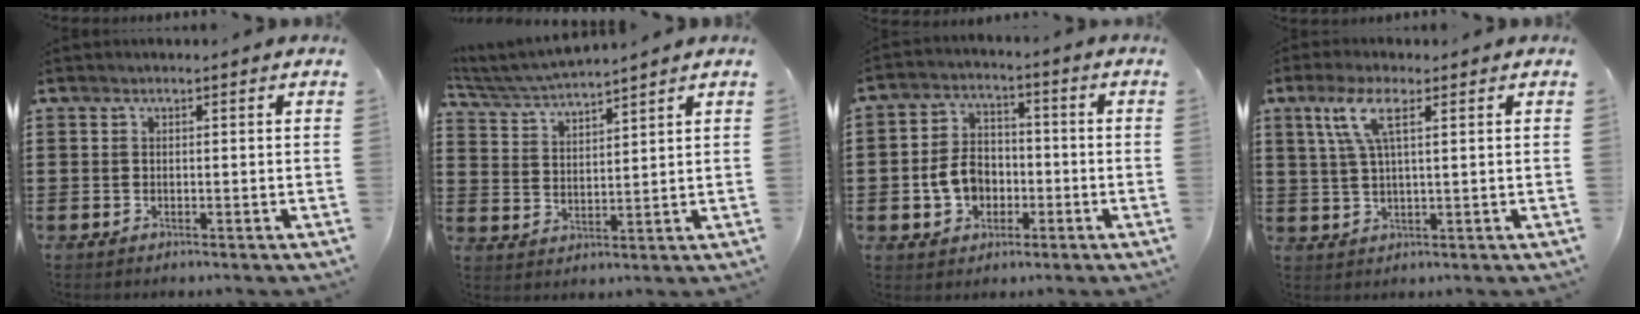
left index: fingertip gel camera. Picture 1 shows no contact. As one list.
[{"total": 4.3, "force": [4.2, -0.3, 0.8], "torque": [-0.034, -0.022, 0.072]}, {"total": 6.7, "force": [-1.9, 5.3, 3.7], "torque": [-0.095, 0.009, -0.041]}, {"total": 5.9, "force": [2.5, 1.4, 5.2], "torque": [-0.119, 0.003, 0.041]}]